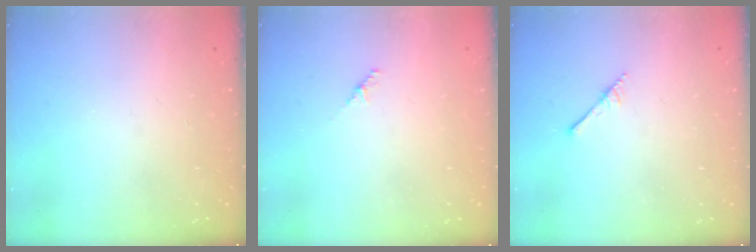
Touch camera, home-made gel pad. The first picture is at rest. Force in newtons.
{"total": 2.9, "press": 2.8, "slide": 0.8}
{"total": 1.6, "press": 1.6, "slide": 0.2}